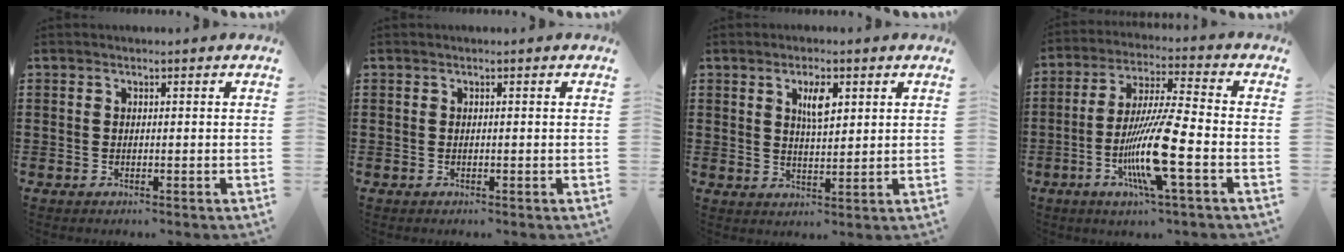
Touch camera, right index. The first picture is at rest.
{"total": 0.0}
{"total": 4.1, "force": [1.8, 1.5, 3.5], "torque": [-0.058, 0.000, 0.025]}
{"total": 12.6, "force": [-4.3, 1.0, 11.8], "torque": [-0.243, -0.014, -0.088]}